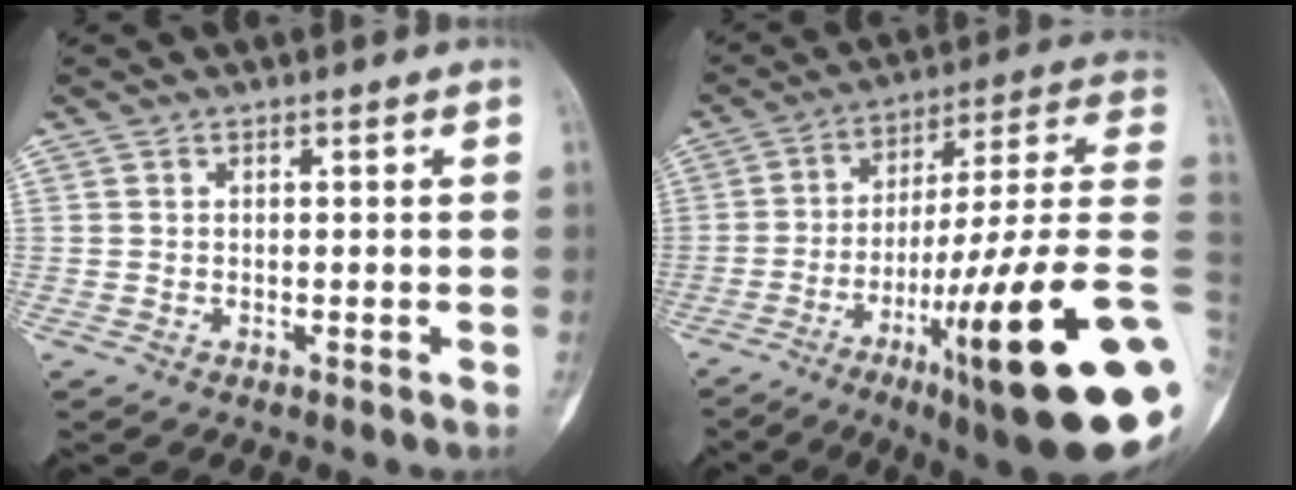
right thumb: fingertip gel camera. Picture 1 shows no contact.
{"total": 29.4, "force": [-8.8, 3.7, 27.8], "torque": [-0.360, 0.040, -0.134]}